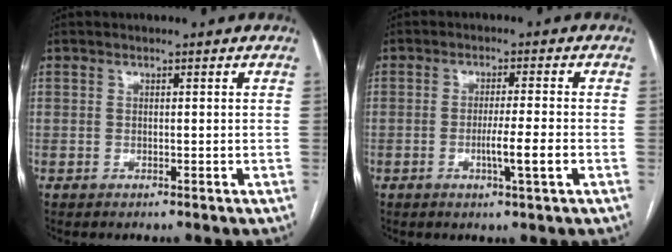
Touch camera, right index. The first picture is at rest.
{"total": 2.9, "force": [-0.9, -0.2, 2.8], "torque": [-0.048, -0.004, -0.015]}